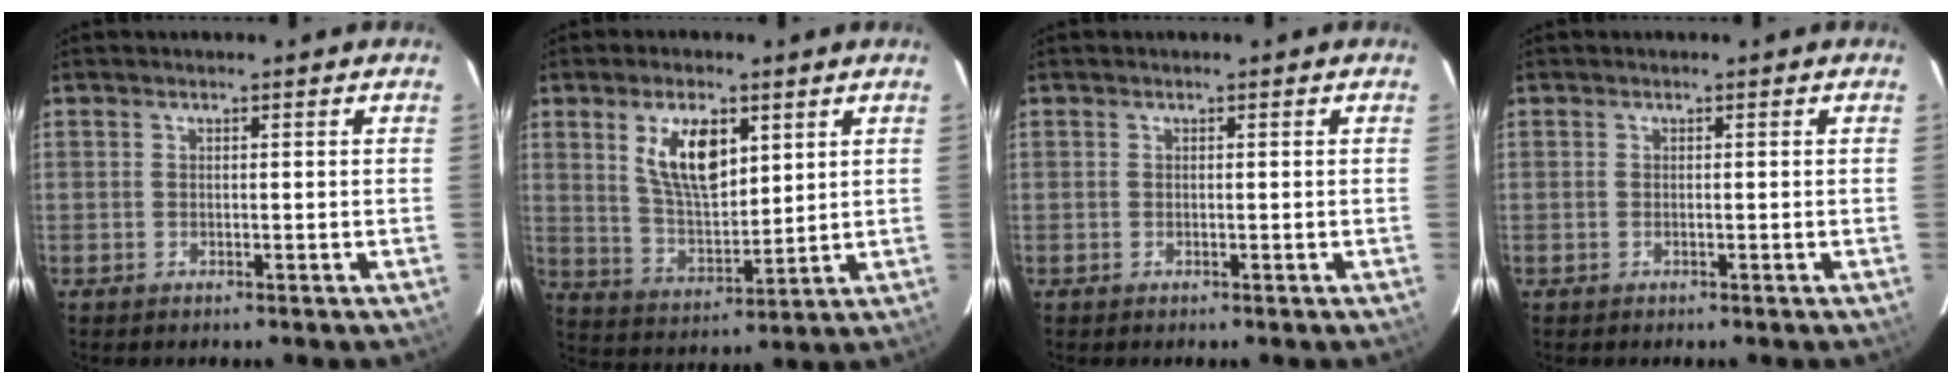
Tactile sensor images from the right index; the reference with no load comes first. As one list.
[{"total": 11.1, "force": [4.7, 5.1, 8.7], "torque": [-0.158, 0.003, 0.098]}, {"total": 0.0}, {"total": 0.0}]